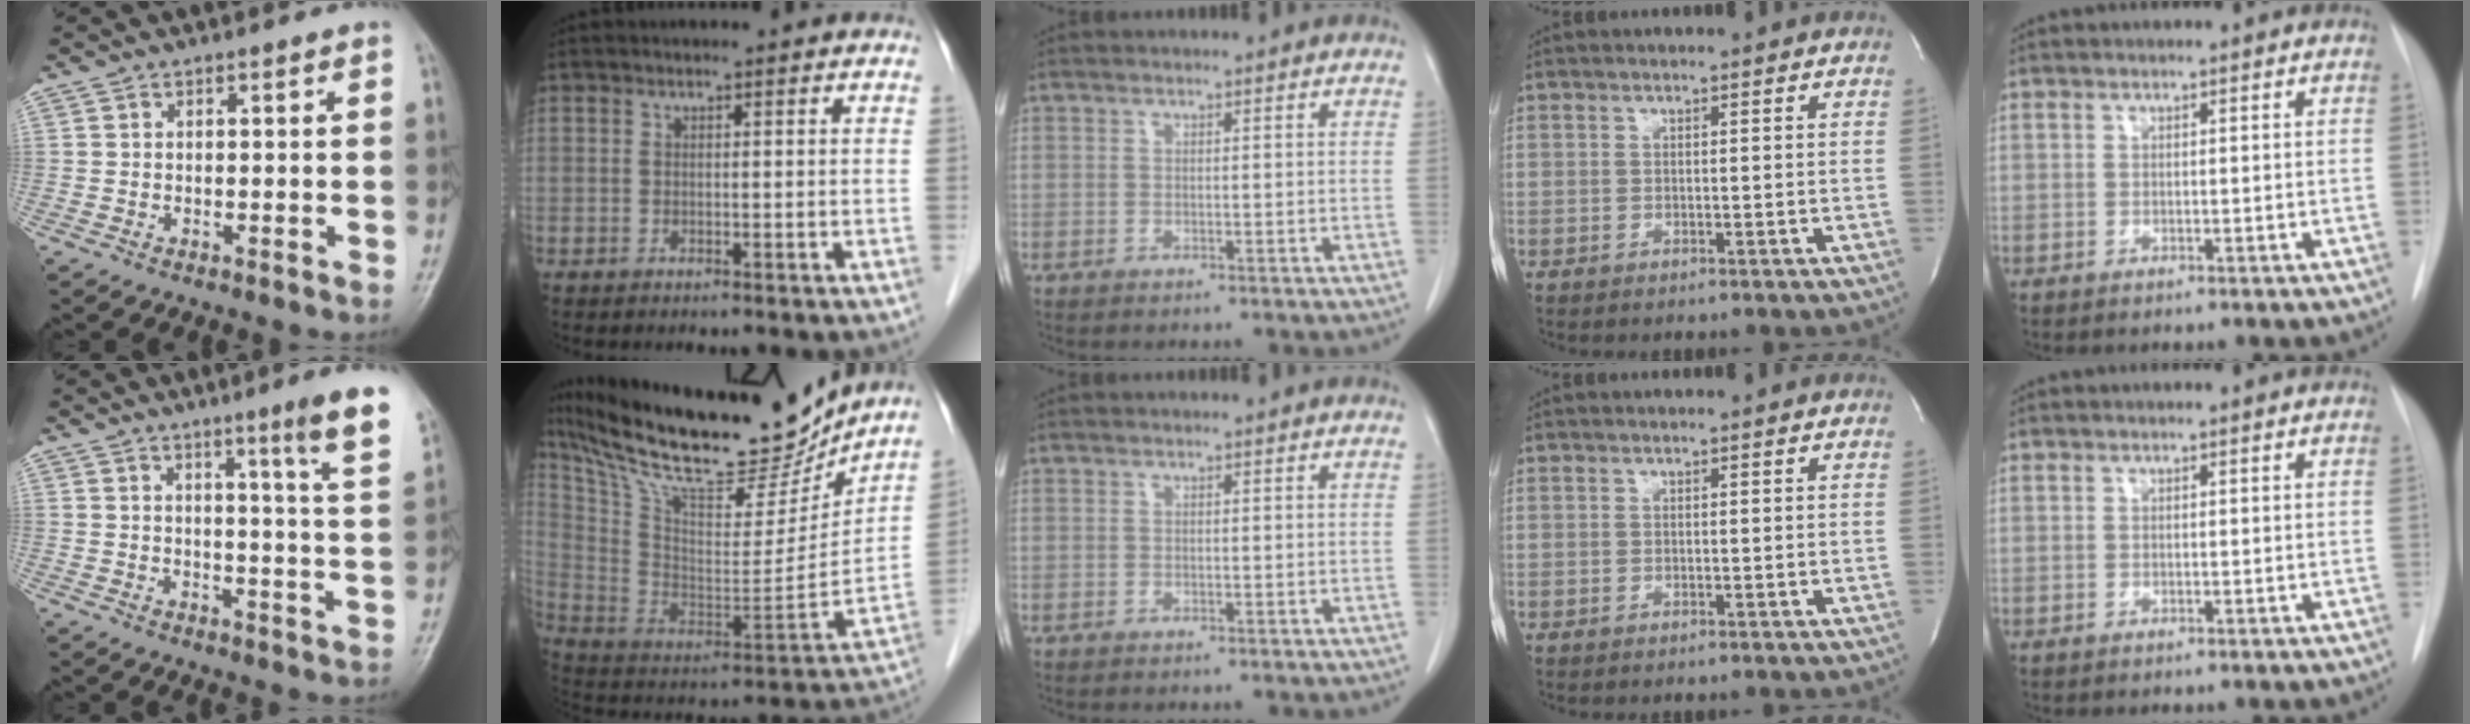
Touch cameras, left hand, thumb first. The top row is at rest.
{"thumb": {"total": 9.9, "force": [5.9, -0.4, 7.9], "torque": [-0.102, -0.040, 0.073]}, "index": {"total": 26.1, "force": [22.5, 6.1, 11.7], "torque": [-0.223, -0.017, 0.355]}}